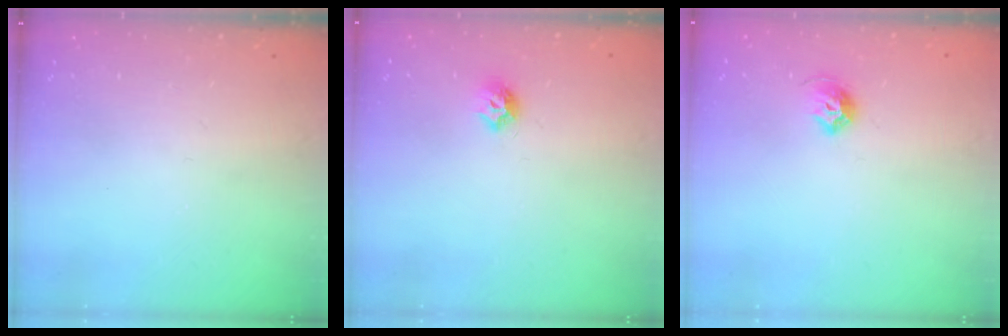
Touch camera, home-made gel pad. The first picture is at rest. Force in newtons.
{"total": 6.3, "press": 6.3, "slide": 0.1}
{"total": 6.9, "press": 6.8, "slide": 1.1}